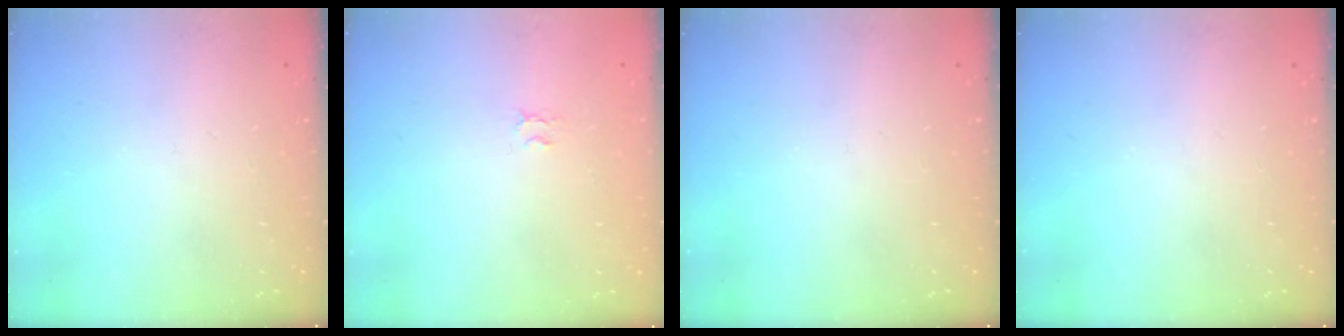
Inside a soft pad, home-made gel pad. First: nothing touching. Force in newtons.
{"total": 1.9, "press": 1.9, "slide": 0.2}
{"total": 0.0}
{"total": 0.0}